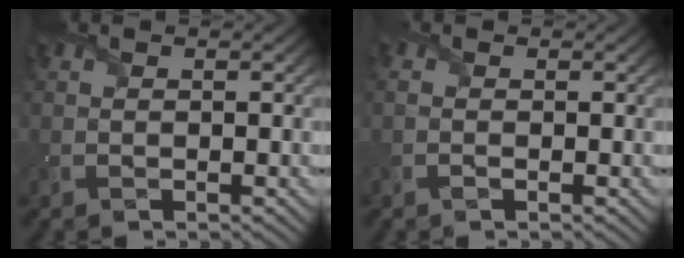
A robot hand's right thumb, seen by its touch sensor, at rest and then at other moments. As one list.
[{"total": 1.1, "force": [-0.4, 0.7, 0.7], "torque": [-0.011, -0.001, -0.006]}]